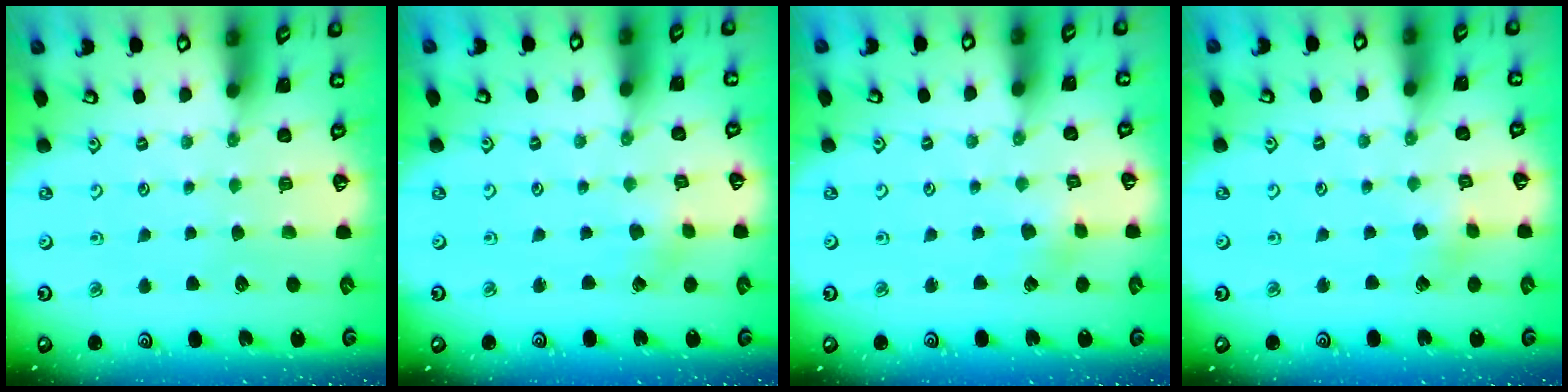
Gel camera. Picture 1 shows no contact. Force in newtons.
{"total": 1.3, "press": 1.3, "slide": 0.2}
{"total": 2.0, "press": 2.0, "slide": 0.1}
{"total": 2.1, "press": 2.1, "slide": 0.2}